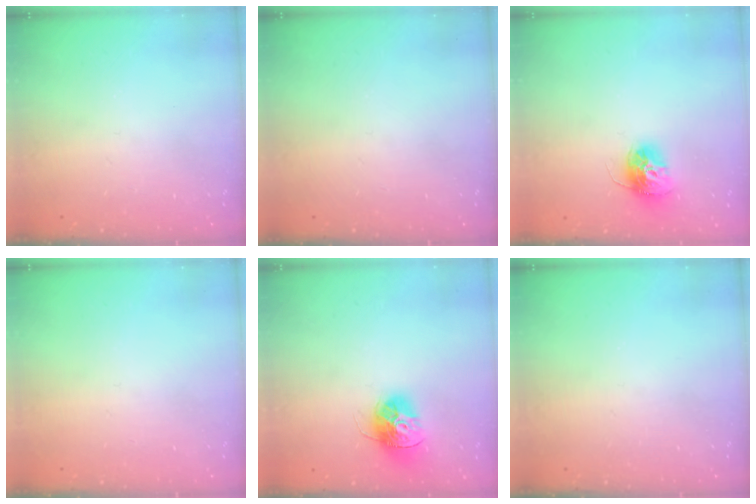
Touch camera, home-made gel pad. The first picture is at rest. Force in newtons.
{"total": 0.0}
{"total": 12.4, "press": 12.4, "slide": 1.0}
{"total": 0.0}
{"total": 13.1, "press": 13.1, "slide": 0.7}
{"total": 0.0}